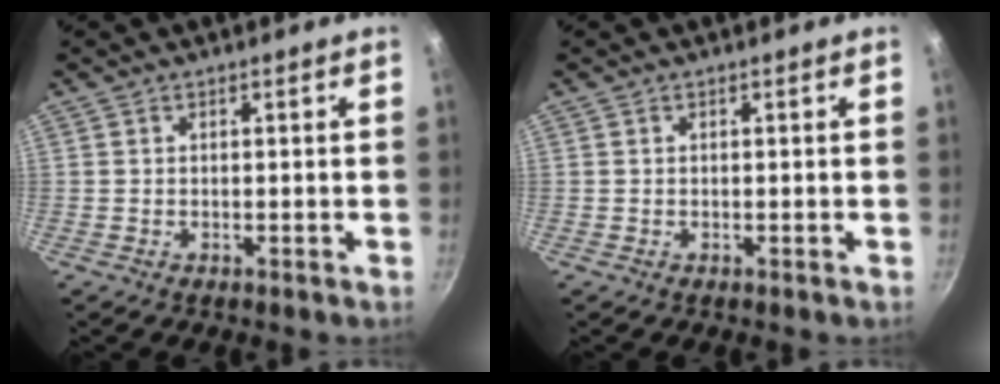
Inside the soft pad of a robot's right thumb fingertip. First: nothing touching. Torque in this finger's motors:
{"motor_torque": [0.00, 0.00, 0.04, 0.04, 0.01]}